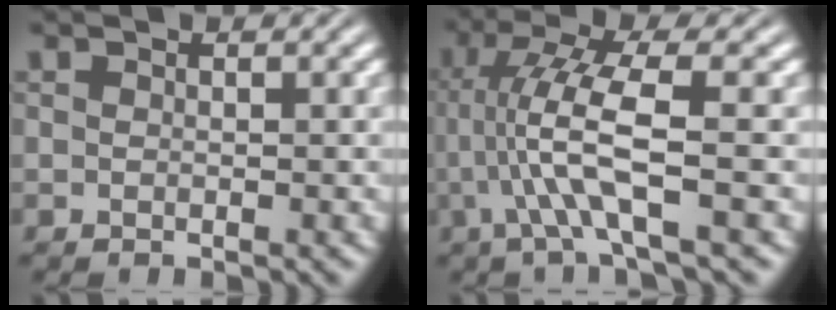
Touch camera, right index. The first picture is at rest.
{"total": 5.5, "force": [-0.2, 0.6, 5.5], "torque": [-0.109, -0.012, 0.001]}